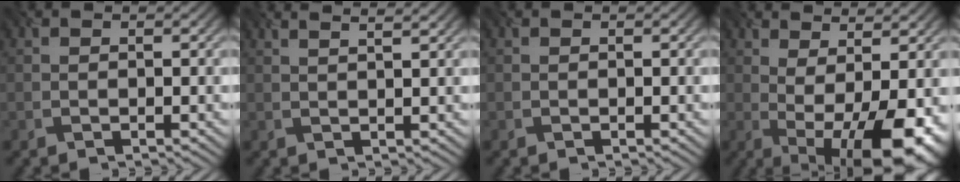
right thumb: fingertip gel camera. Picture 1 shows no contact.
{"total": 2.7, "force": [2.3, 0.4, 1.2], "torque": [-0.009, 0.027, 0.016]}
{"total": 0.0}
{"total": 11.5, "force": [-2.0, 4.0, 10.6], "torque": [-0.146, 0.013, -0.008]}